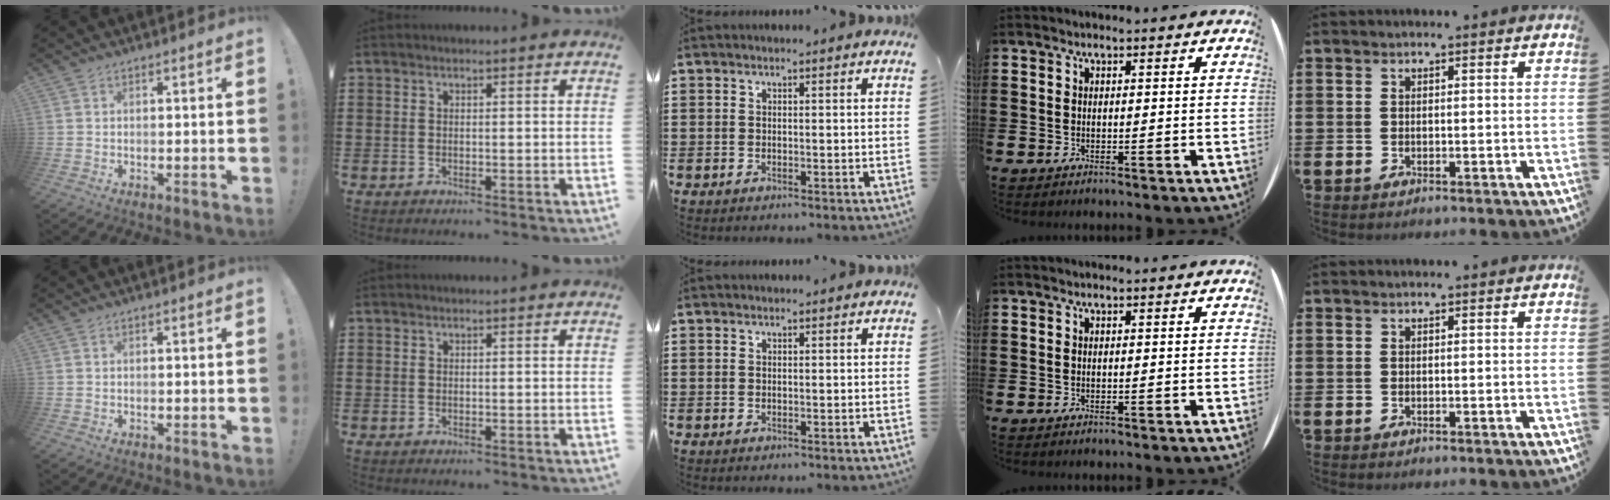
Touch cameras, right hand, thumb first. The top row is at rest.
{}